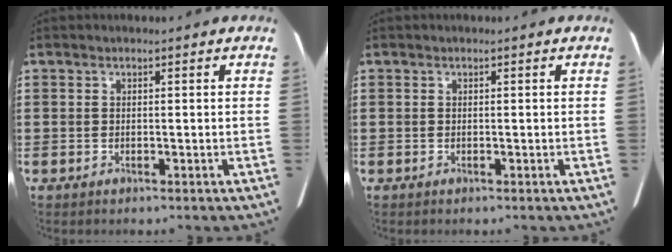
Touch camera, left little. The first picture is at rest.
{"total": 0.0}